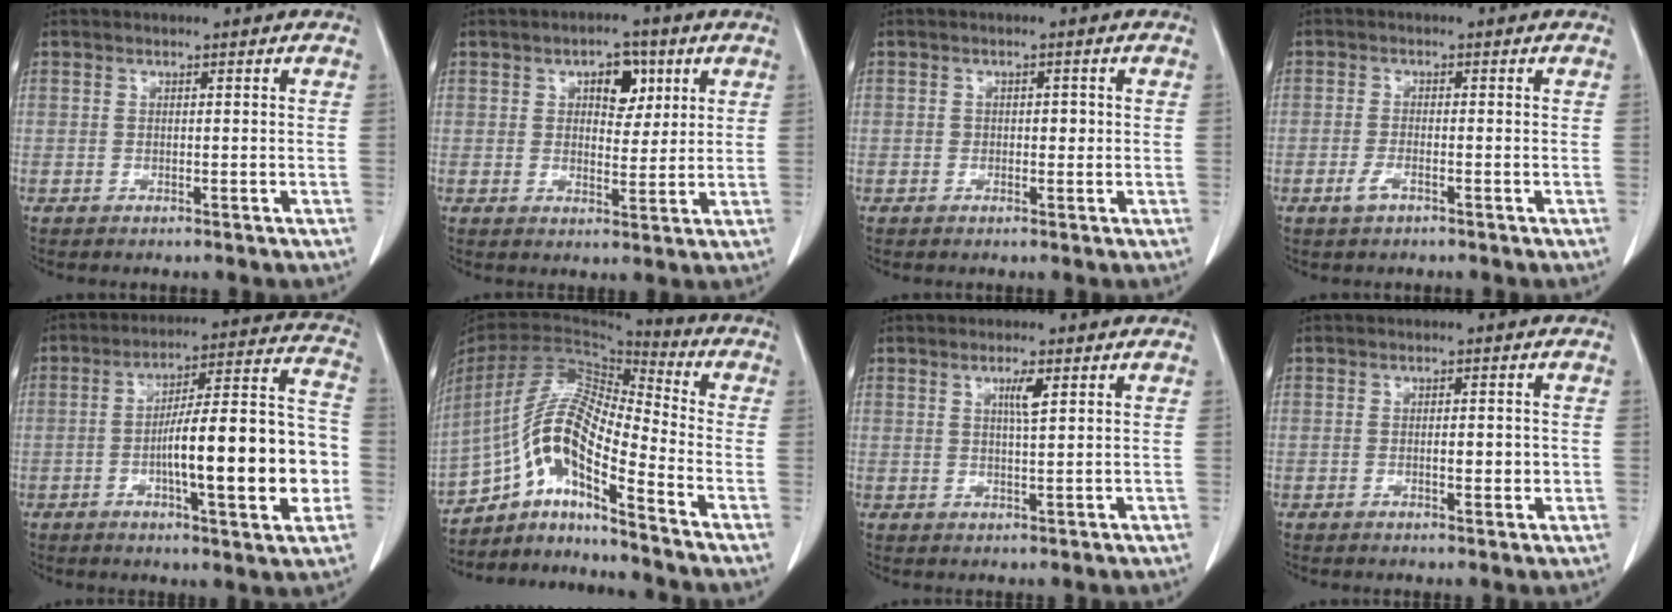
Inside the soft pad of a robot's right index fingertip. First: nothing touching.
{"total": 5.6, "force": [2.4, 3.1, 4.0], "torque": [-0.052, 0.010, 0.036]}
{"total": 1.7, "force": [0.1, 1.1, 1.2], "torque": [-0.015, 0.006, 0.000]}
{"total": 2.0, "force": [-1.1, 0.6, 1.6], "torque": [-0.035, -0.001, -0.021]}
{"total": 18.4, "force": [-3.4, 2.9, 17.9], "torque": [-0.263, 0.024, -0.049]}
{"total": 12.4, "force": [-7.3, 1.7, 9.9], "torque": [-0.199, 0.019, -0.135]}
{"total": 2.7, "force": [1.3, 0.1, 2.4], "torque": [-0.043, -0.004, 0.021]}
{"total": 2.6, "force": [-0.2, 1.0, 2.4], "torque": [-0.038, 0.000, -0.001]}